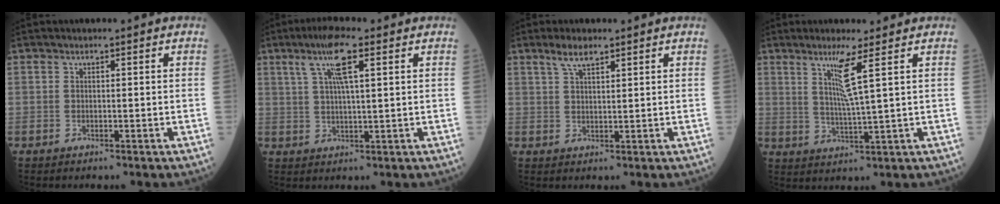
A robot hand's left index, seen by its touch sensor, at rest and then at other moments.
{"total": 6.8, "force": [3.2, 0.7, 5.9], "torque": [-0.121, 0.010, 0.061]}
{"total": 3.9, "force": [2.9, 1.0, 2.4], "torque": [-0.056, 0.004, 0.060]}
{"total": 5.2, "force": [2.5, -1.2, 4.4], "torque": [-0.084, -0.015, 0.051]}